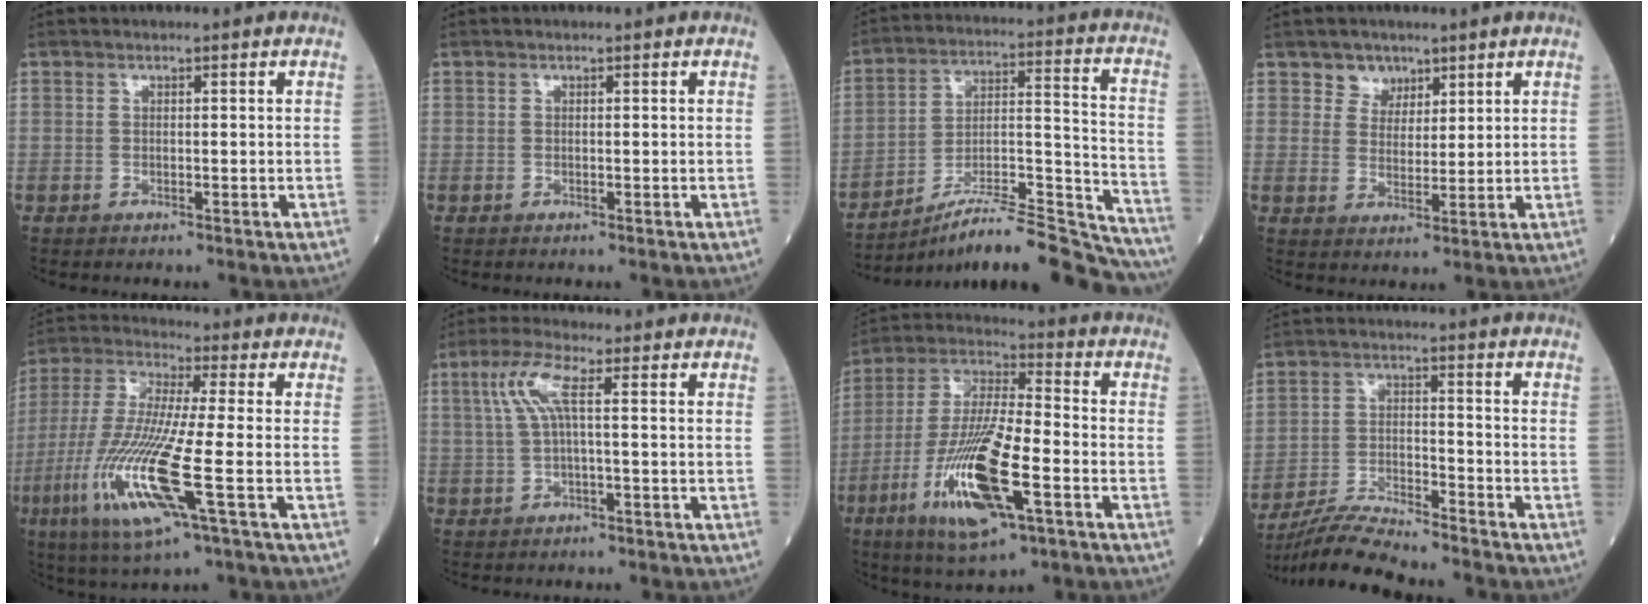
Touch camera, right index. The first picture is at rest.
{"total": 0.0}
{"total": 20.6, "force": [-19.1, 1.0, 7.7], "torque": [-0.091, 0.027, -0.300]}
{"total": 3.8, "force": [2.5, 2.8, 0.2], "torque": [0.000, 0.001, 0.042]}
{"total": 16.2, "force": [-5.3, 1.0, 15.2], "torque": [-0.332, -0.026, -0.102]}
{"total": 5.3, "force": [1.3, 0.7, 5.1], "torque": [-0.116, 0.022, 0.028]}
{"total": 17.9, "force": [-6.7, 3.6, 16.2], "torque": [-0.333, -0.019, -0.118]}
{"total": 9.8, "force": [-9.3, -0.2, 2.9], "torque": [-0.054, -0.011, -0.169]}